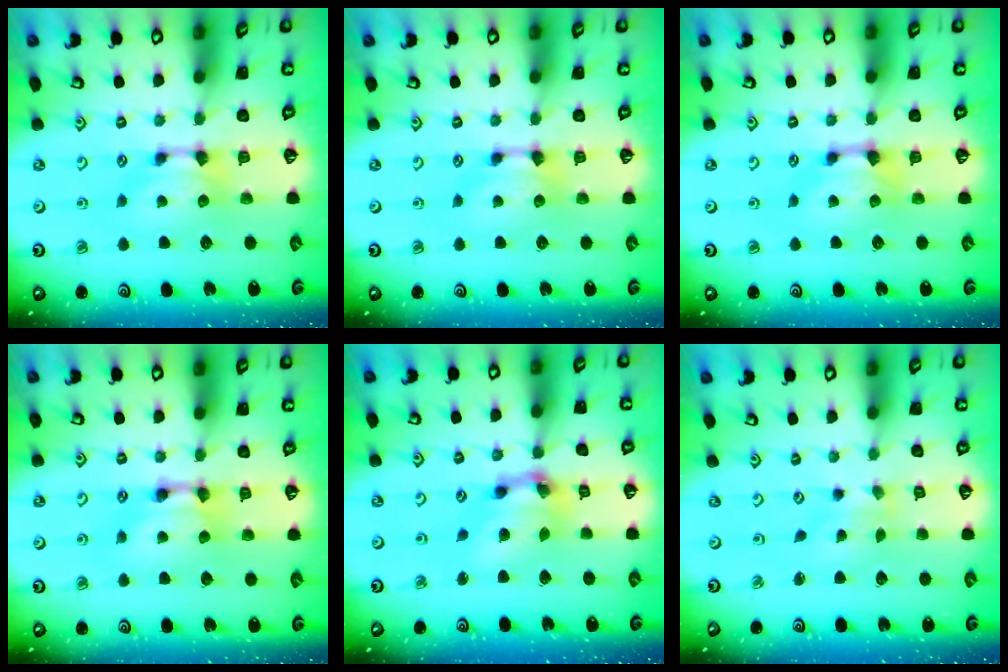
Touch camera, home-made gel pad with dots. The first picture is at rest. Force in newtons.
{"total": 0.0}
{"total": 0.6, "press": 0.4, "slide": 0.5}
{"total": 2.2, "press": 2.2, "slide": 0.1}
{"total": 7.0, "press": 6.6, "slide": 2.3}
{"total": 2.8, "press": 2.7, "slide": 0.9}